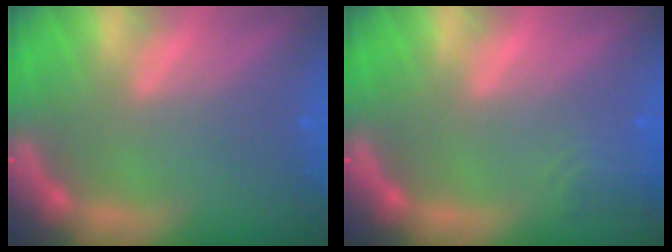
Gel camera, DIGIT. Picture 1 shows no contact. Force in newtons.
{"total": 2.4}